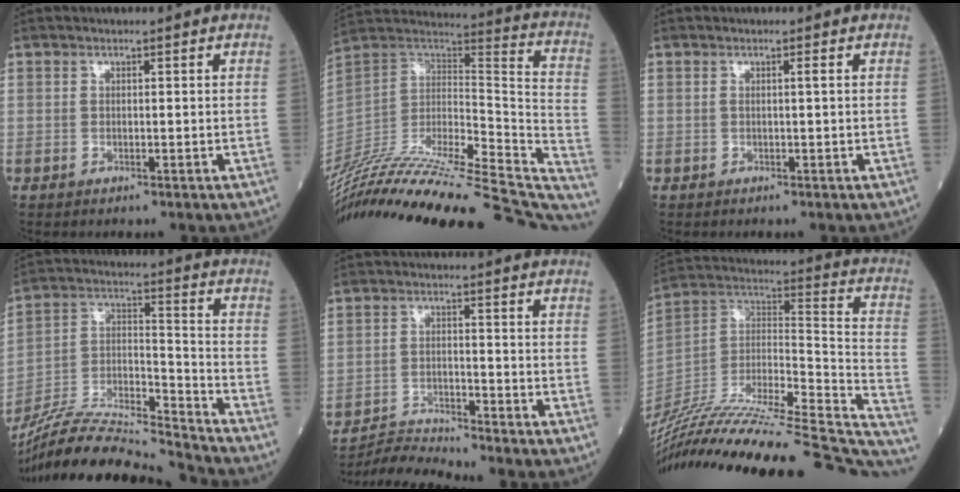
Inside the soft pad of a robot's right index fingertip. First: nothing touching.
{"total": 42.6, "force": [-36.6, 5.2, 21.2], "torque": [-0.313, -0.068, -0.531]}
{"total": 0.6, "force": [0.1, -0.2, 0.6], "torque": [-0.011, 0.000, 0.001]}
{"total": 18.7, "force": [-17.8, -0.4, 5.8], "torque": [-0.112, 0.012, -0.317]}
{"total": 5.4, "force": [-5.0, -1.8, -0.7], "torque": [0.000, -0.014, -0.095]}
{"total": 39.3, "force": [-32.8, 4.9, 21.1], "torque": [-0.304, -0.040, -0.488]}